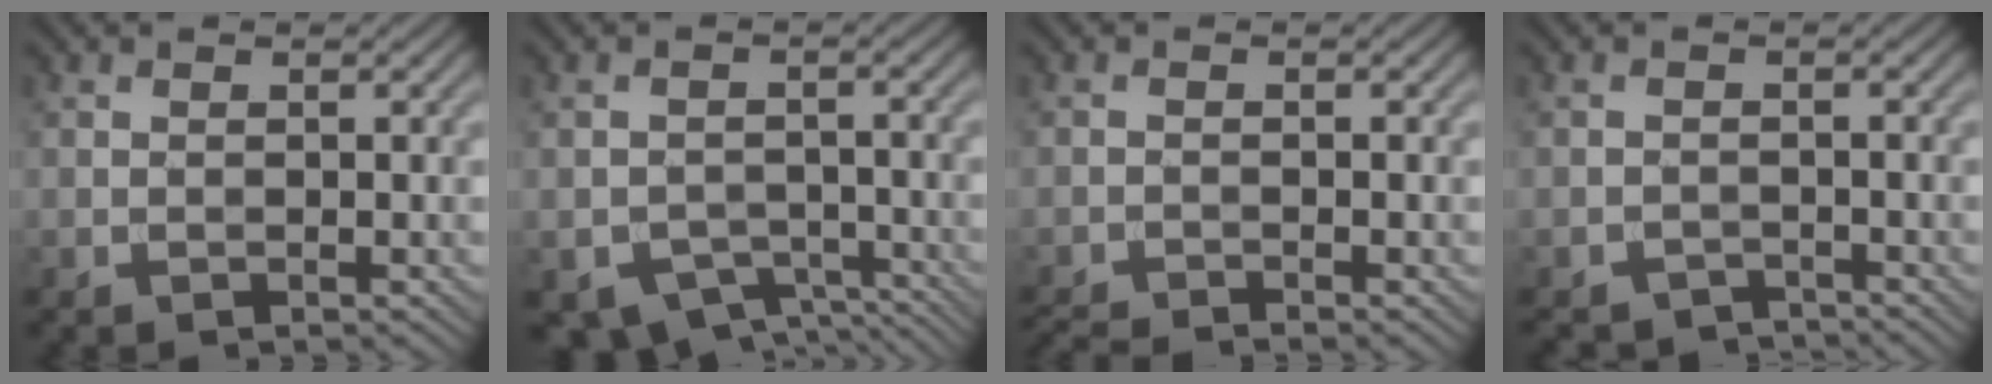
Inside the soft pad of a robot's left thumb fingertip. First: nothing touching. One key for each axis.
{"total": 5.9, "fx": -4.1, "fy": 3.4, "fz": 2.6, "tx": -0.040, "ty": -0.017, "tz": -0.063}
{"total": 2.5, "fx": -2.3, "fy": 0.0, "fz": 1.0, "tx": -0.021, "ty": -0.002, "tz": -0.048}
{"total": 2.7, "fx": -2.6, "fy": 0.7, "fz": 0.4, "tx": -0.005, "ty": -0.001, "tz": -0.047}